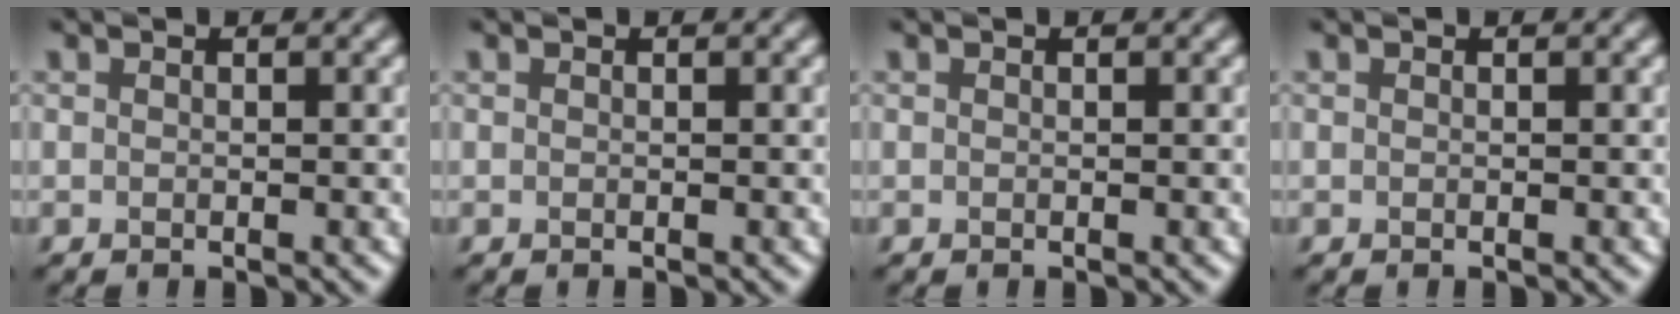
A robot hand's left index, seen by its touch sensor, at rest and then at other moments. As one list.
[{"total": 0.0}, {"total": 0.0}, {"total": 0.0}]